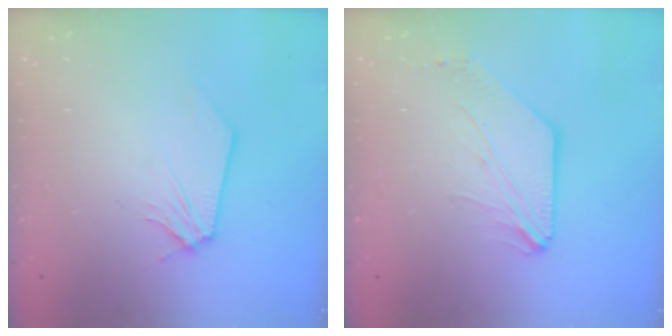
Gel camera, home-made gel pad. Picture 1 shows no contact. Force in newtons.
{"total": 2.6, "press": 2.6, "slide": 0.5}